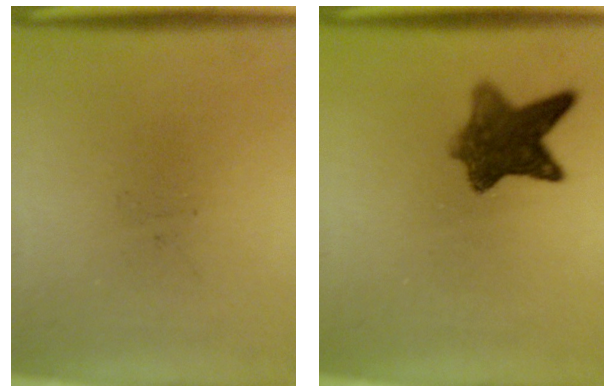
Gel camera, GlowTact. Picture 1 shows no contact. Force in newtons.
{"total": 7.5}